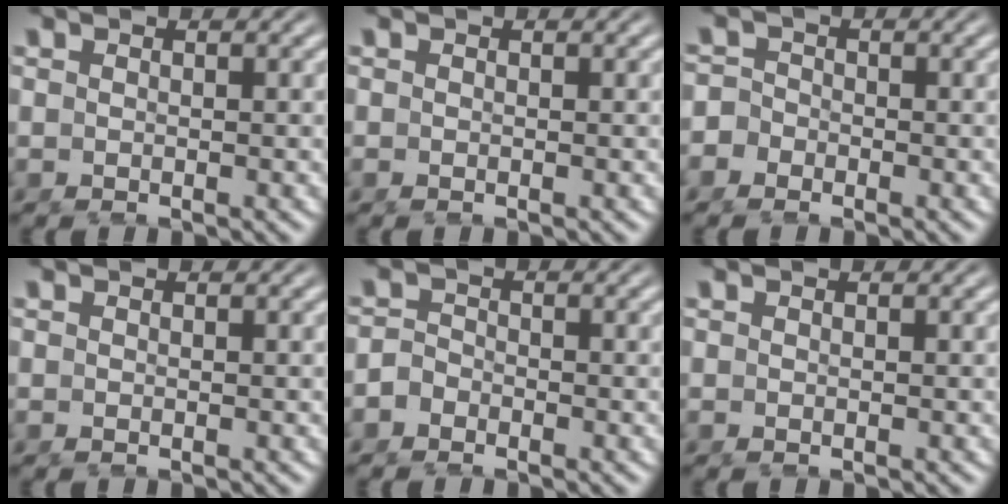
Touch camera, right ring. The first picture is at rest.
{"total": 0.0}
{"total": 2.0, "force": [-1.1, 1.7, 0.1], "torque": [-0.009, -0.008, -0.025]}
{"total": 0.0}
{"total": 1.6, "force": [-1.2, 1.0, 0.1], "torque": [-0.008, -0.011, -0.022]}
{"total": 0.0}